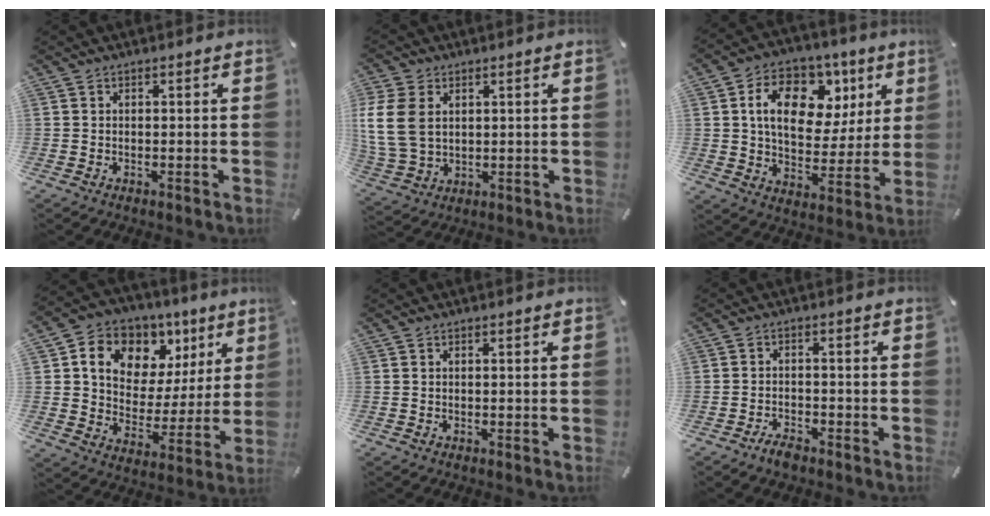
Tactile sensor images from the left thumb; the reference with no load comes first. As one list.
[{"total": 10.9, "force": [2.2, 8.3, 6.8], "torque": [-0.177, 0.008, 0.041]}, {"total": 15.8, "force": [6.0, 11.1, 9.6], "torque": [-0.147, -0.015, 0.107]}, {"total": 12.3, "force": [6.4, 9.5, 4.6], "torque": [-0.081, -0.043, 0.120]}, {"total": 0.0}, {"total": 3.0, "force": [-2.6, 1.1, 1.2], "torque": [-0.027, 0.012, -0.051]}]